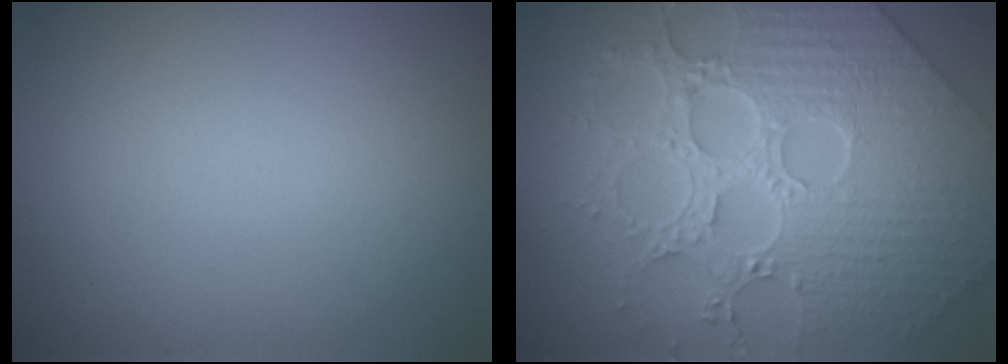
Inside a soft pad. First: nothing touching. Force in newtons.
{"total": 6.7, "press": 6.0, "slide": 2.9}